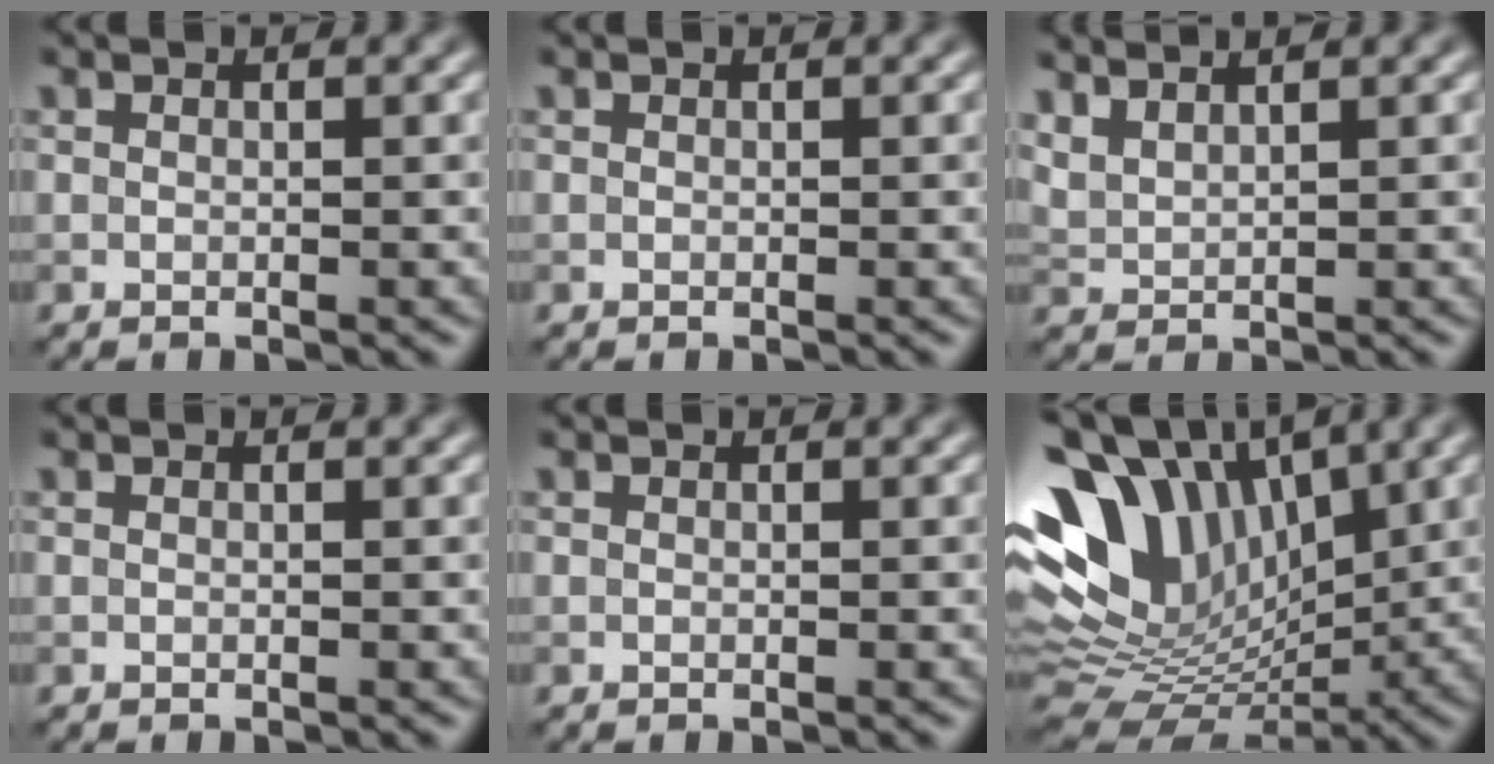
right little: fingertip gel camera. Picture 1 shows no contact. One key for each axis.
{"total": 0.0}
{"total": 2.8, "fx": 2.5, "fy": 0.7, "fz": 1.2, "tx": -0.023, "ty": 0.007, "tz": 0.046}
{"total": 0.0}
{"total": 0.0}
{"total": 12.9, "fx": 4.5, "fy": 8.1, "fz": 9.0, "tx": -0.184, "ty": 0.011, "tz": 0.086}